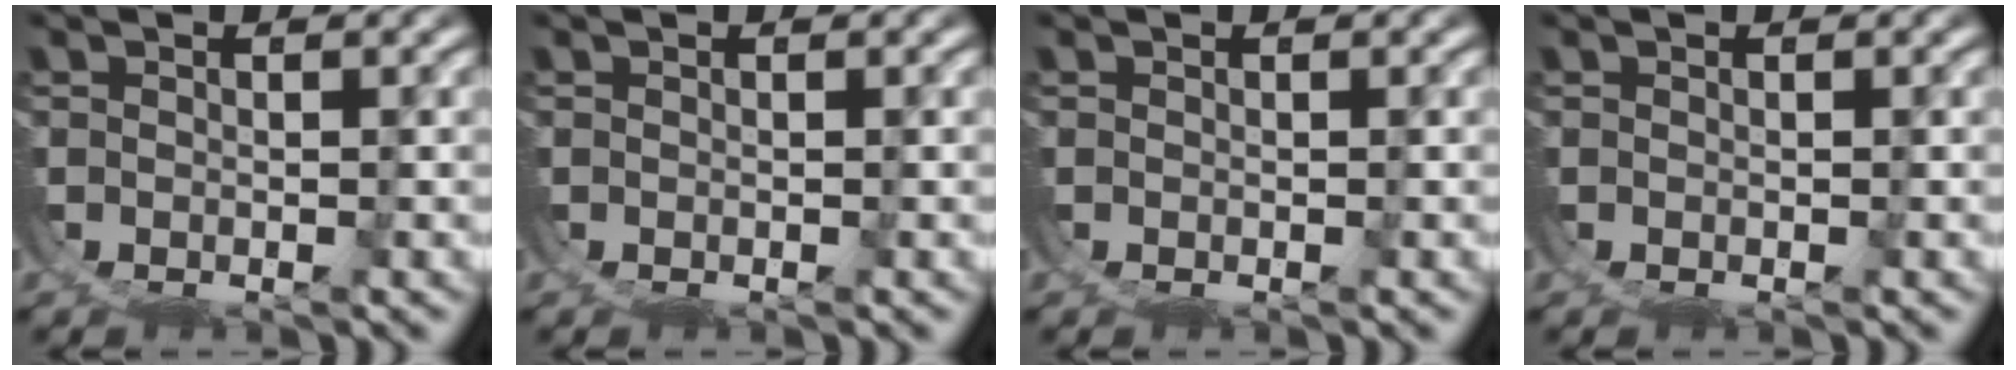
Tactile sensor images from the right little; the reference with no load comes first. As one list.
[{"total": 0.0}, {"total": 0.0}, {"total": 0.0}]